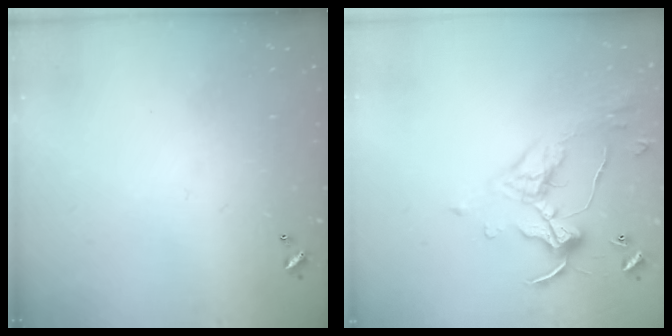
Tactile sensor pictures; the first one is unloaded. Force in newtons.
{"total": 1.1, "press": 1.1, "slide": 0.1}